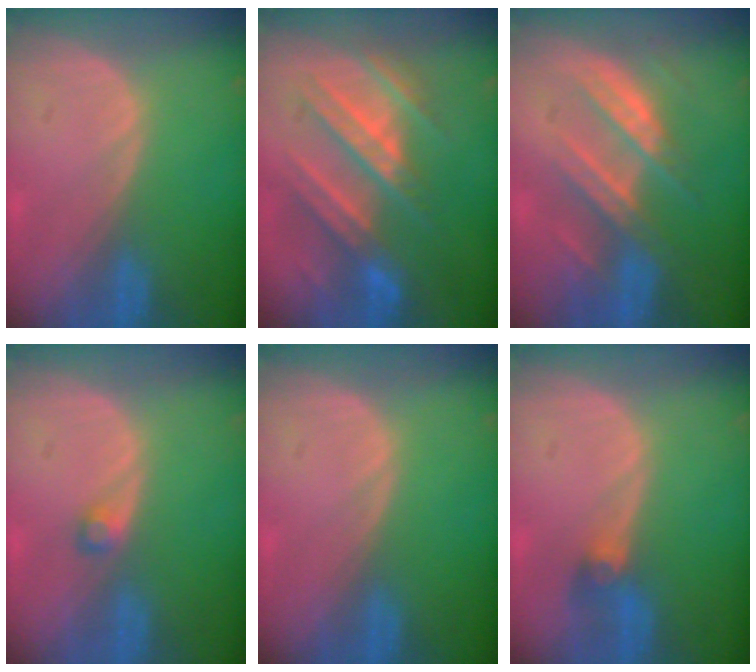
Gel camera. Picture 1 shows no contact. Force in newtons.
{"total": 9.3, "press": 9.2, "slide": 1.5}
{"total": 7.9, "press": 7.3, "slide": 2.9}
{"total": 1.5, "press": 1.4, "slide": 0.2}
{"total": 0.0}
{"total": 3.0, "press": 2.6, "slide": 1.4}